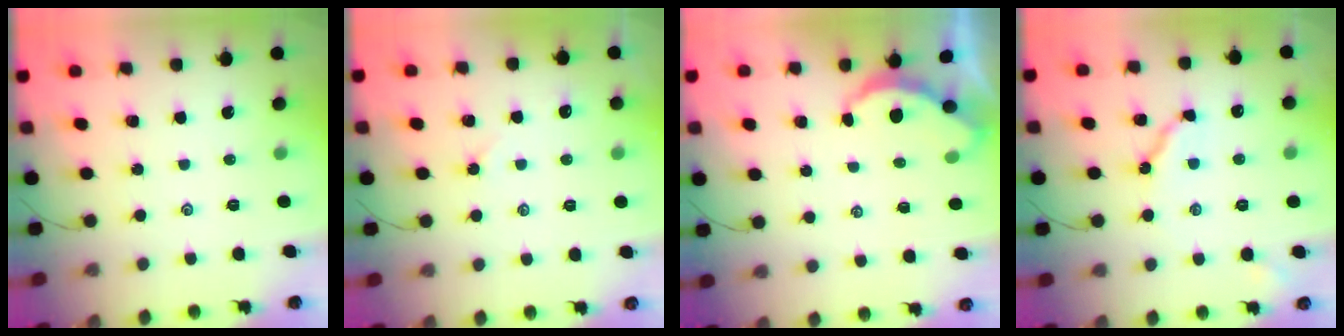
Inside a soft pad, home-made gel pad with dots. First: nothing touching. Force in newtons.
{"total": 2.2, "press": 2.2, "slide": 0.4}
{"total": 2.6, "press": 2.6, "slide": 0.3}
{"total": 6.7, "press": 6.6, "slide": 0.8}